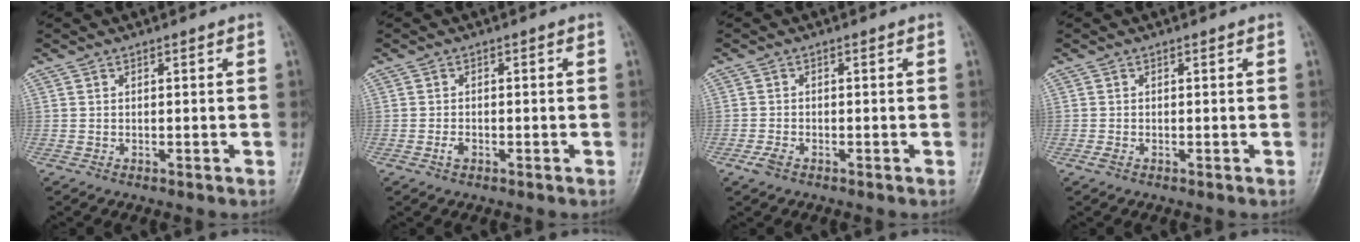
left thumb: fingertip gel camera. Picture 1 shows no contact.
{"total": 1.5, "force": [-0.9, 0.9, 0.9], "torque": [-0.016, 0.007, -0.018]}
{"total": 2.0, "force": [-1.3, 1.1, 1.0], "torque": [-0.025, 0.001, -0.025]}
{"total": 0.7, "force": [-0.5, 0.4, 0.4], "torque": [-0.011, -0.002, -0.009]}